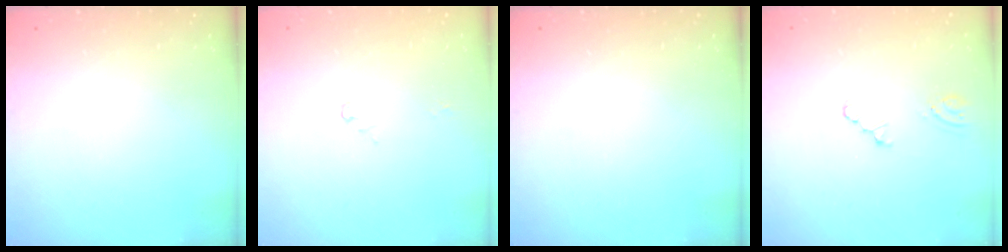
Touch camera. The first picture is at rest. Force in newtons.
{"total": 2.0, "press": 2.0, "slide": 0.2}
{"total": 0.0}
{"total": 1.6, "press": 1.6, "slide": 0.3}